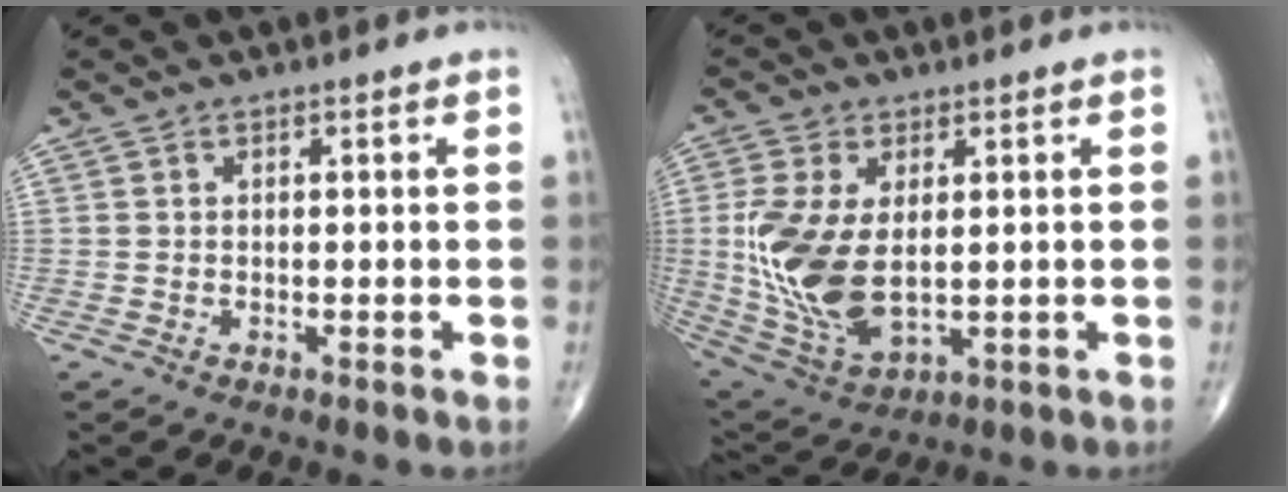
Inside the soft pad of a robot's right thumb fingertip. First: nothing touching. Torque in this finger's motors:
{"motor_torque": [0.94, 3.35, 1.97, 0.17, 0.24]}